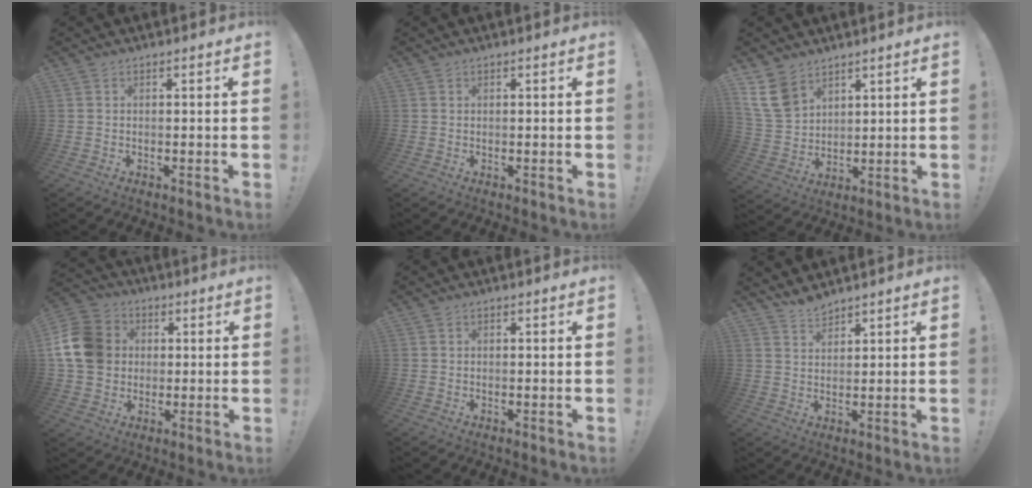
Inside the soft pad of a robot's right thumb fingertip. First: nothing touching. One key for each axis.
{"total": 0.0}
{"total": 11.6, "fx": 7.4, "fy": 7.3, "fz": 5.1, "tx": -0.106, "ty": -0.035, "tz": 0.151}
{"total": 15.5, "fx": 2.5, "fy": 13.1, "fz": 7.8, "tx": -0.136, "ty": 0.003, "tz": 0.054}
{"total": 0.0}
{"total": 3.8, "fx": 3.7, "fy": 0.6, "fz": 0.8, "tx": -0.009, "ty": -0.028, "tz": 0.066}